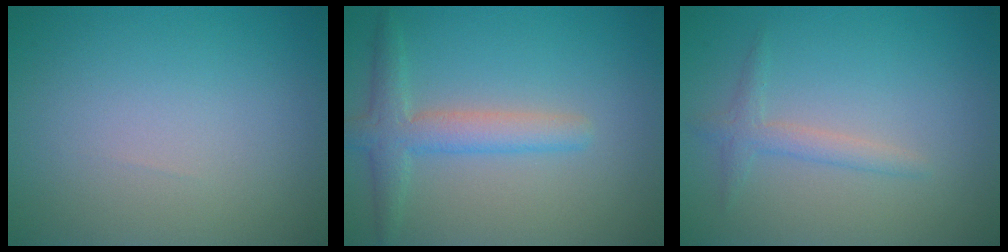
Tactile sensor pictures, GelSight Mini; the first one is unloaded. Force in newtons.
{"total": 3.4, "press": 3.4, "slide": 0.2}
{"total": 1.7, "press": 1.7, "slide": 0.1}